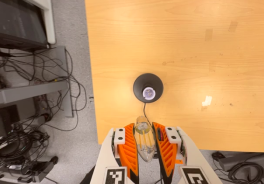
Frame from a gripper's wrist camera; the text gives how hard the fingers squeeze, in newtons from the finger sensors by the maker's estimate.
{"total": 22.9, "left": 23.9, "right": 21.8}